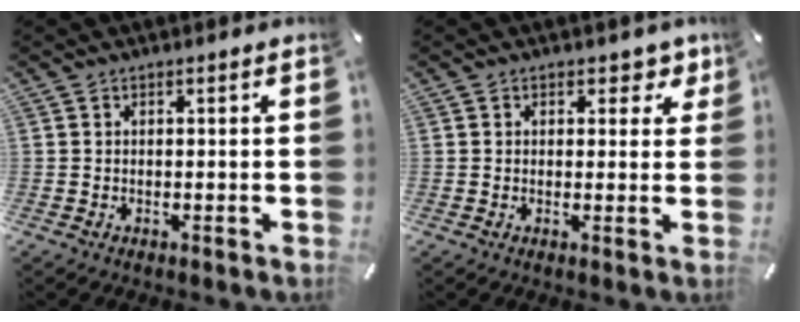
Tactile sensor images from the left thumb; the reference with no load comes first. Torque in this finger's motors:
{"motor_torque": [-0.02, -0.32, 0.04, 0.04, 0.02]}